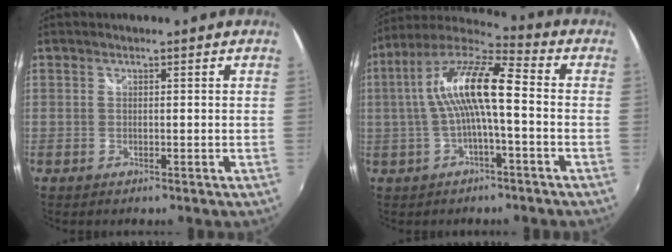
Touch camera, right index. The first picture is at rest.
{"total": 13.1, "force": [-0.2, 2.7, 12.8], "torque": [-0.244, 0.021, -0.008]}